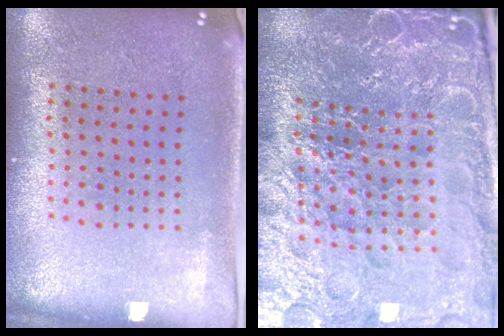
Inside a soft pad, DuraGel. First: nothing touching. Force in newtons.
{"total": 5.9, "press": 5.4, "slide": 2.4}